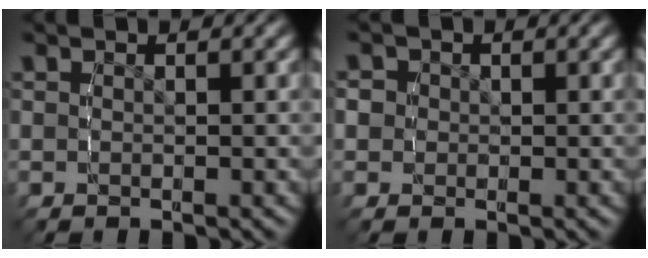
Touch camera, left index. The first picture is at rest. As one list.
[{"total": 3.6, "force": [0.7, 3.3, 1.2], "torque": [-0.029, 0.002, 0.007]}]